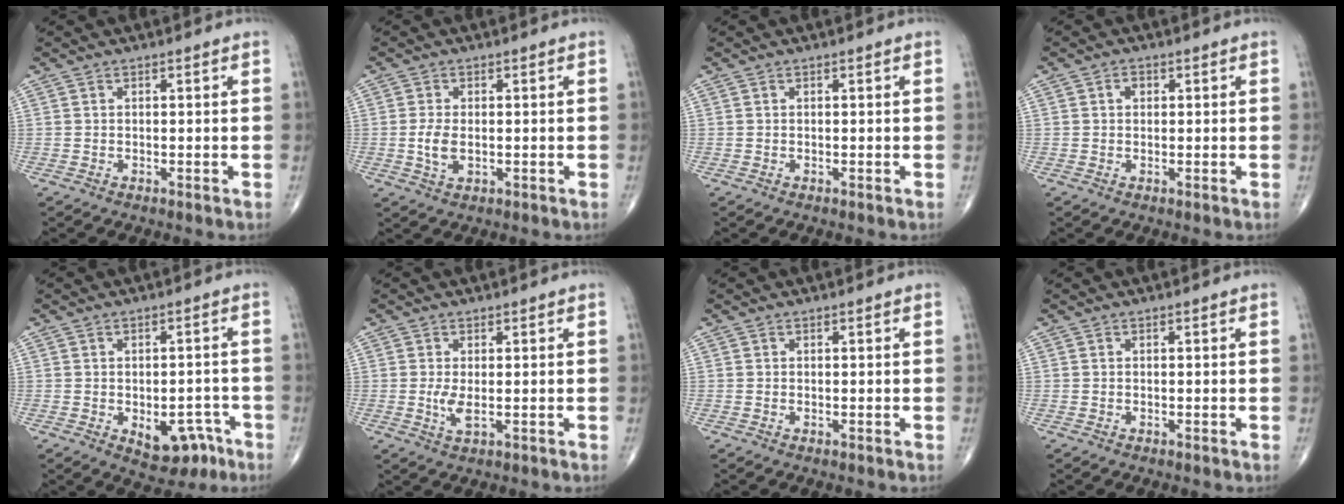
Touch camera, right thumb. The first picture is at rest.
{"total": 3.7, "force": [-0.3, 2.0, 3.1], "torque": [-0.066, -0.006, -0.006]}
{"total": 0.0}
{"total": 1.4, "force": [0.3, 1.2, 0.8], "torque": [-0.006, 0.002, 0.002]}
{"total": 8.0, "force": [-3.4, 4.9, 5.3], "torque": [-0.042, 0.026, -0.033]}
{"total": 2.7, "force": [-0.1, 1.0, 2.5], "torque": [-0.060, -0.010, 0.001]}
{"total": 0.0}
{"total": 0.0}